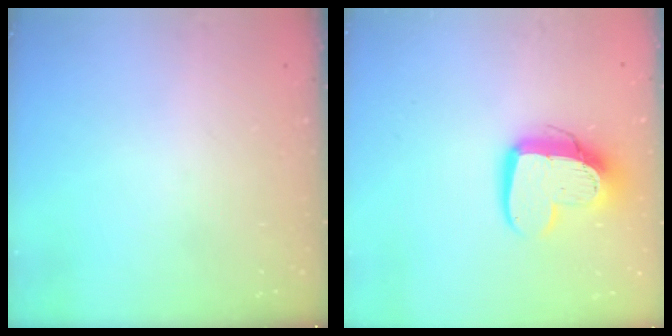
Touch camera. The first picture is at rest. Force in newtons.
{"total": 13.5, "press": 13.5, "slide": 1.1}